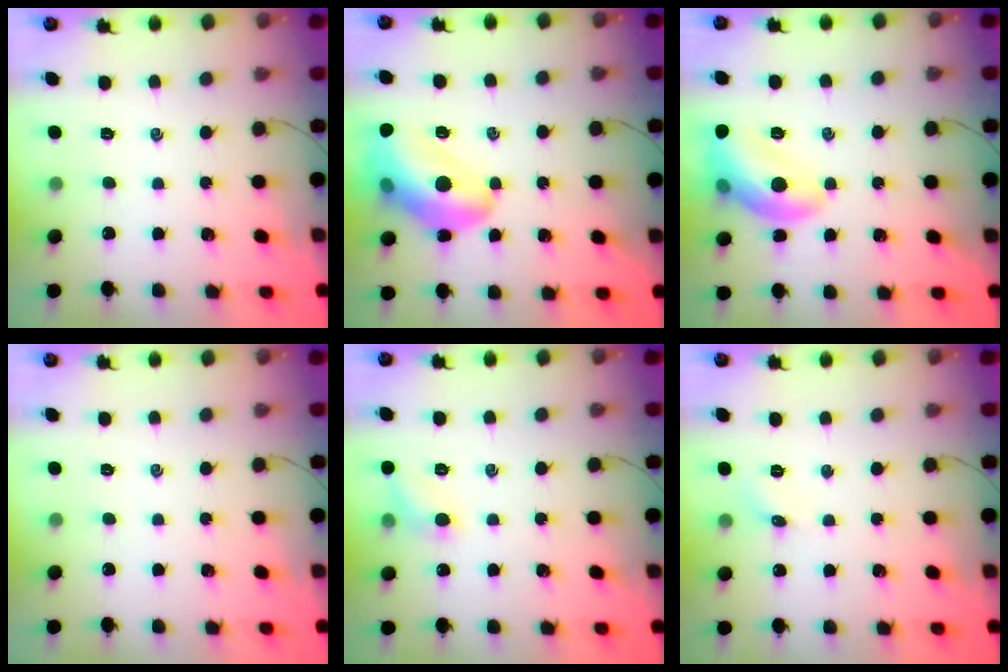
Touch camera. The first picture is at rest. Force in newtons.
{"total": 16.8, "press": 16.4, "slide": 3.3}
{"total": 12.5, "press": 12.4, "slide": 0.9}
{"total": 0.0}
{"total": 6.3, "press": 6.1, "slide": 1.6}
{"total": 4.2, "press": 3.9, "slide": 1.5}